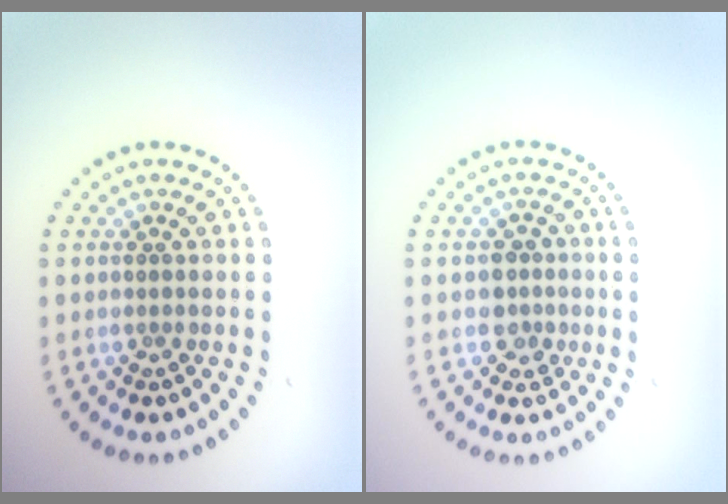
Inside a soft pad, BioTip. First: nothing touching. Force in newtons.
{"total": 2.0, "press": 1.8, "slide": 0.8}